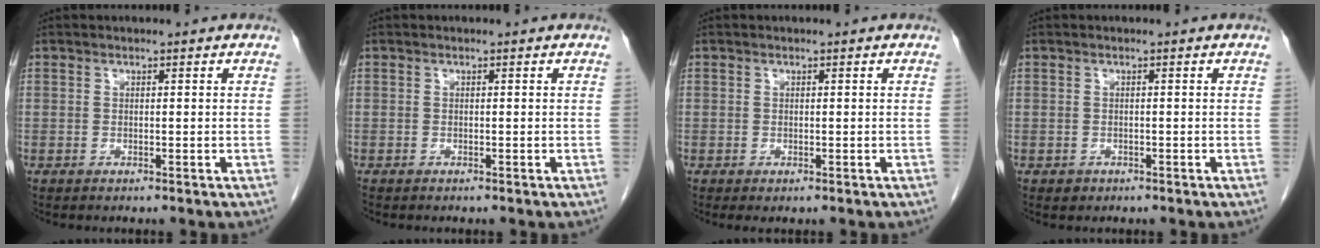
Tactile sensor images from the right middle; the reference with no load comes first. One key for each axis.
{"total": 0.0}
{"total": 0.5, "fx": -0.2, "fy": 0.4, "fz": 0.3, "tx": -0.007, "ty": 0.000, "tz": 0.000}
{"total": 0.8, "fx": -0.4, "fy": 0.7, "fz": 0.1, "tx": -0.004, "ty": 0.002, "tz": -0.003}